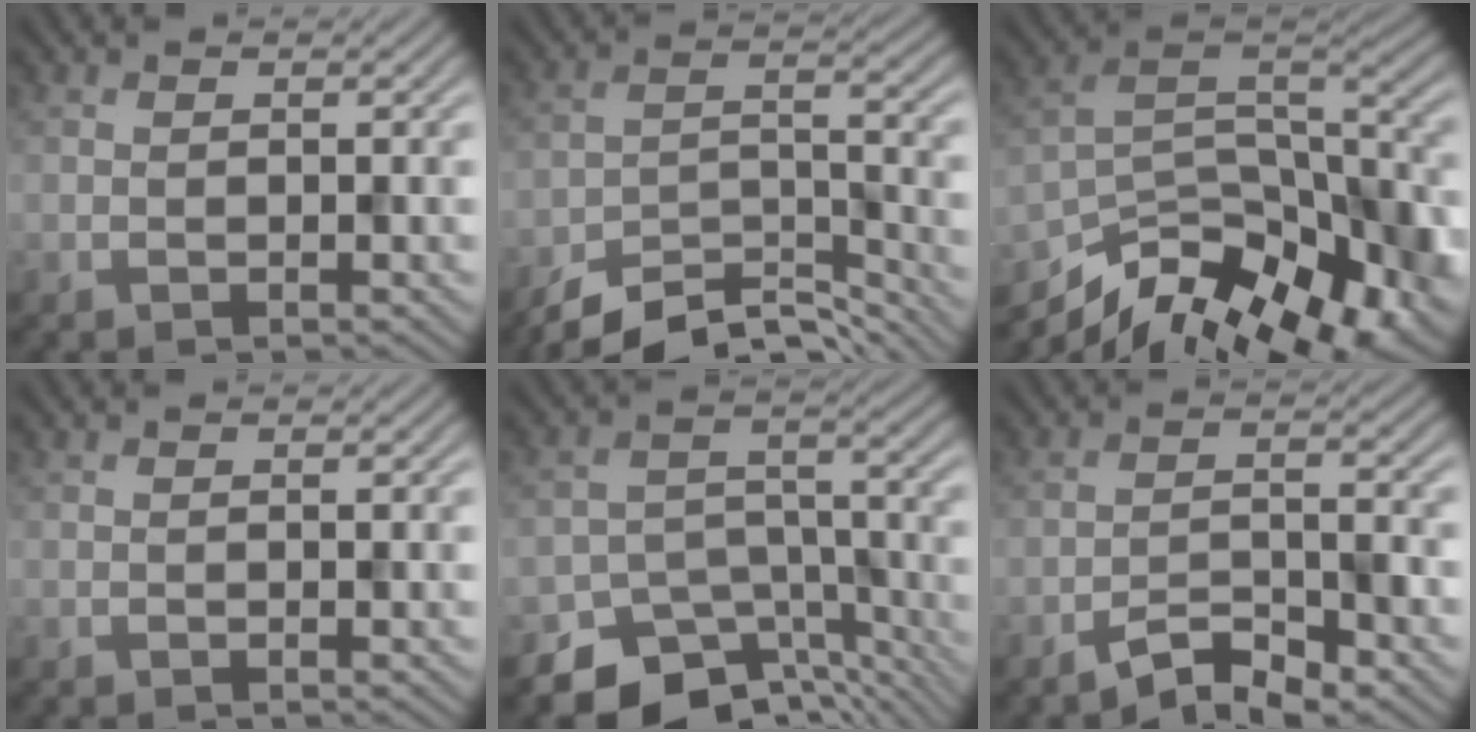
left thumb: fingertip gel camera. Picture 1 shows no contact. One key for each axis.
{"total": 9.0, "fx": -7.7, "fy": 2.5, "fz": 3.8, "tx": -0.067, "ty": -0.001, "tz": -0.139}
{"total": 16.1, "fx": -11.6, "fy": 6.4, "fz": 9.3, "tx": -0.200, "ty": -0.035, "tz": -0.172}
{"total": 0.0}
{"total": 10.1, "fx": -7.9, "fy": 5.3, "fz": 3.4, "tx": -0.053, "ty": -0.013, "tz": -0.120}
{"total": 4.3, "fx": -3.4, "fy": 0.9, "fz": 2.4, "tx": -0.042, "ty": 0.006, "tz": -0.068}